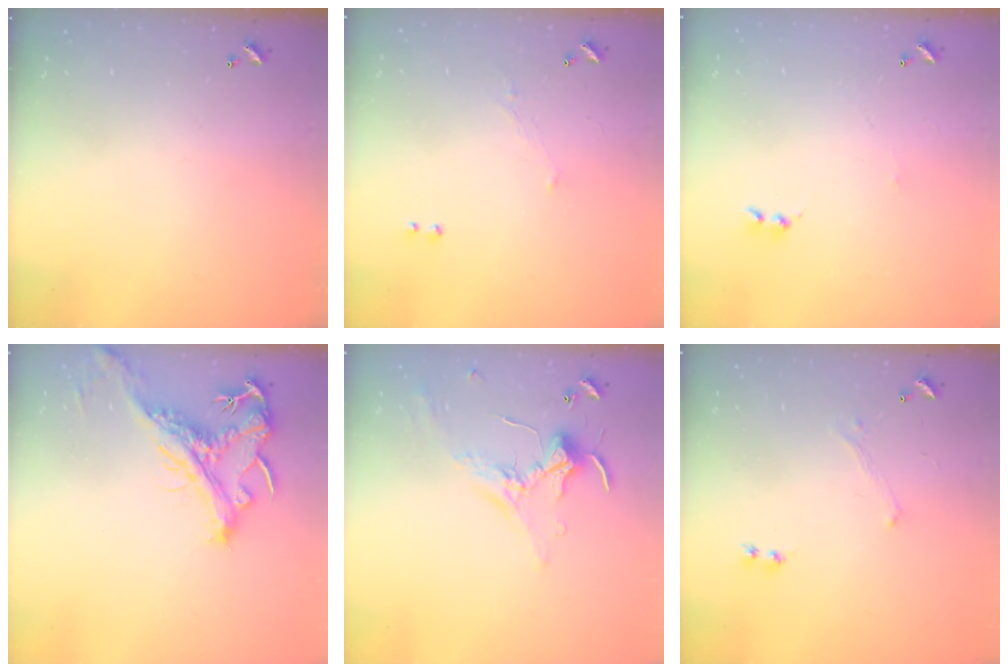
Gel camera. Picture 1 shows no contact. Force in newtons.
{"total": 1.2, "press": 0.8, "slide": 0.9}
{"total": 0.0}
{"total": 2.0, "press": 1.5, "slide": 1.3}
{"total": 0.8, "press": 0.7, "slide": 0.4}
{"total": 0.0}